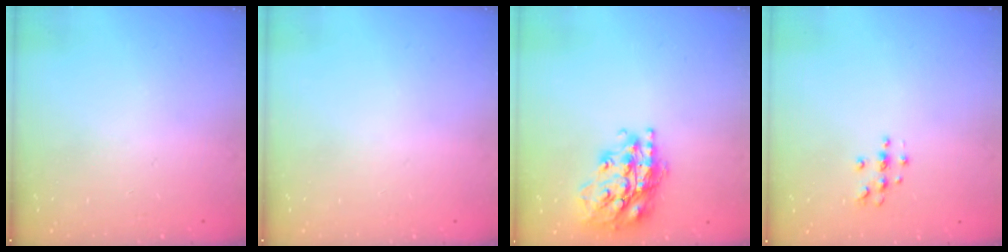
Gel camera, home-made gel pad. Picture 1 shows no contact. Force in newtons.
{"total": 0.0}
{"total": 20.3, "press": 20.3, "slide": 1.6}
{"total": 4.2, "press": 4.2, "slide": 0.5}